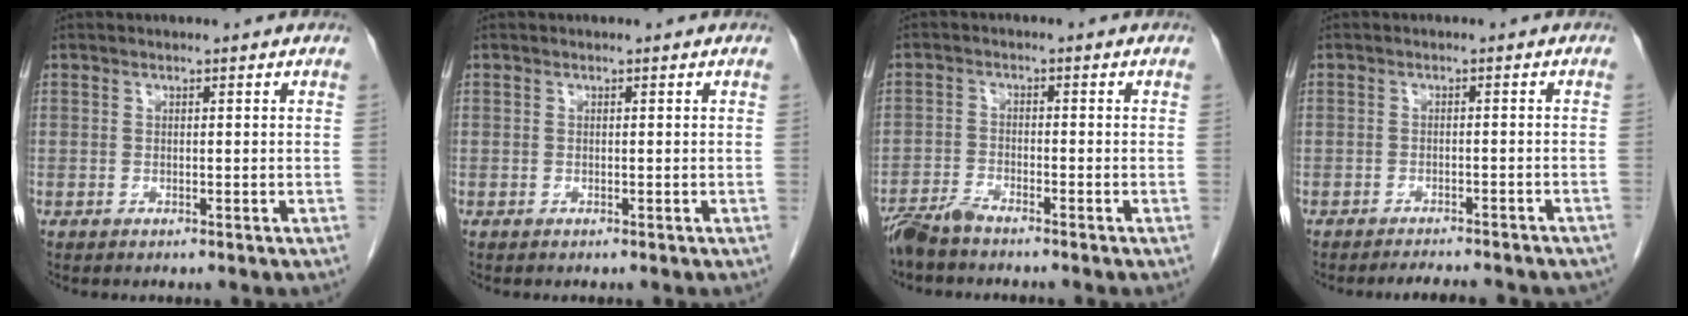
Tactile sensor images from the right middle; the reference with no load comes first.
{"total": 0.0}
{"total": 3.7, "force": [-3.4, 0.3, 1.4], "torque": [-0.028, -0.011, -0.068]}
{"total": 9.9, "force": [-8.9, 2.0, 3.7], "torque": [-0.042, -0.003, -0.101]}